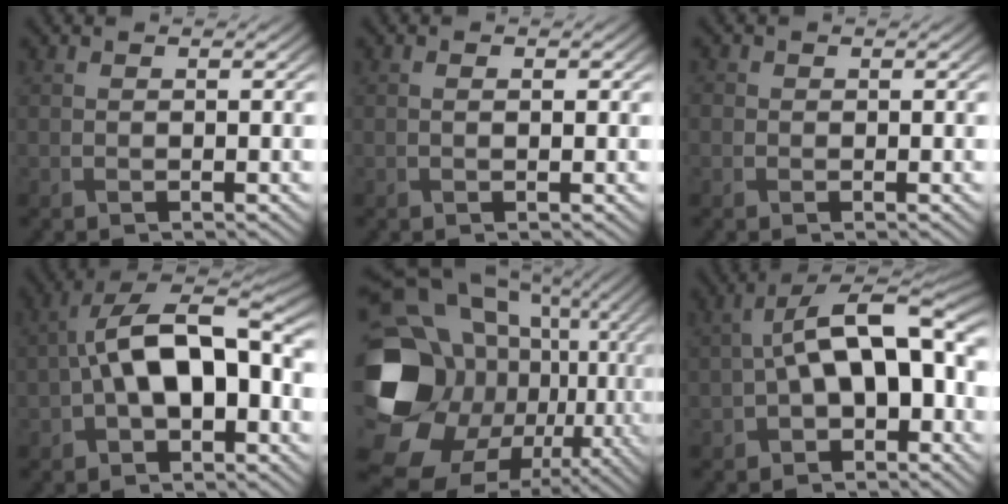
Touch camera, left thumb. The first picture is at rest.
{"total": 0.9, "force": [0.2, 0.4, 0.8], "torque": [-0.013, 0.000, 0.004]}
{"total": 0.8, "force": [-0.1, 0.8, 0.1], "torque": [0.003, -0.004, -0.003]}
{"total": 12.2, "force": [-0.8, 6.7, 10.1], "torque": [-0.177, 0.019, -0.022]}
{"total": 21.5, "force": [-2.7, 17.3, 12.5], "torque": [-0.289, -0.047, -0.021]}
{"total": 11.2, "force": [-0.6, 6.1, 9.3], "torque": [-0.161, 0.016, -0.016]}